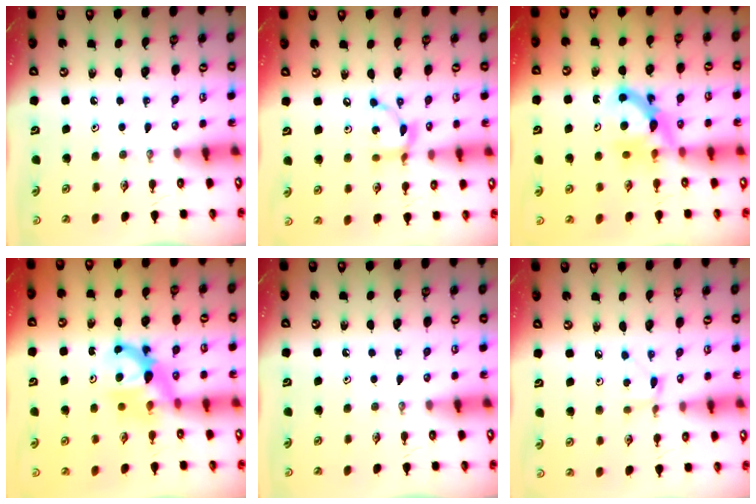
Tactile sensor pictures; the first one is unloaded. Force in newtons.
{"total": 8.4, "press": 8.4, "slide": 0.2}
{"total": 7.2, "press": 7.2, "slide": 0.6}
{"total": 6.9, "press": 6.9, "slide": 0.4}
{"total": 0.0}
{"total": 2.7, "press": 2.7, "slide": 0.3}